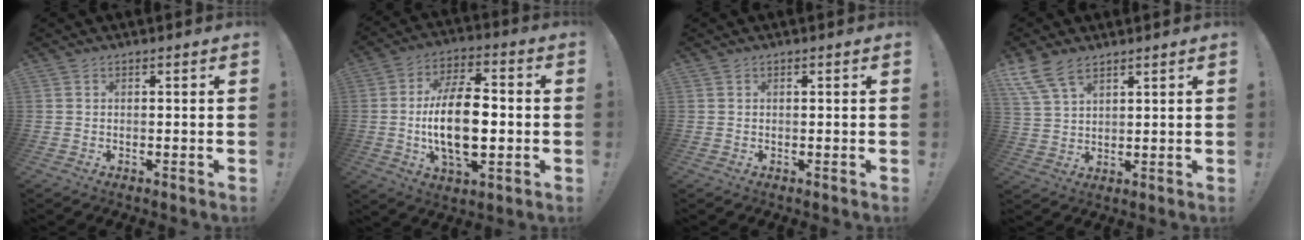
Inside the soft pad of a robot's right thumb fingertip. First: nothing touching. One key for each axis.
{"total": 17.7, "fx": -2.1, "fy": 8.8, "fz": 15.2, "tx": -0.278, "ty": 0.002, "tz": -0.042}
{"total": 0.0}
{"total": 9.1, "fx": 6.2, "fy": 4.4, "fz": 5.0, "tx": -0.093, "ty": -0.021, "tz": 0.123}